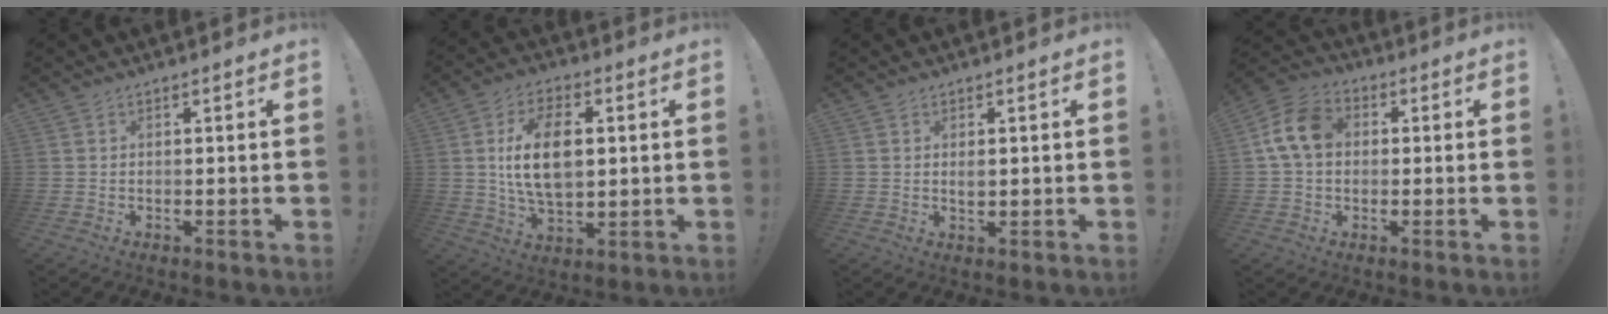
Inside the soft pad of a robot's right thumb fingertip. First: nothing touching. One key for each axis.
{"total": 15.2, "fx": 1.9, "fy": 8.8, "fz": 12.2, "tx": -0.219, "ty": 0.002, "tz": 0.029}
{"total": 1.7, "fx": 0.2, "fy": 1.2, "fz": 1.1, "tx": -0.007, "ty": -0.004, "tz": 0.001}
{"total": 11.6, "fx": 1.9, "fy": 8.6, "fz": 7.5, "tx": -0.138, "ty": 0.014, "tz": 0.042}